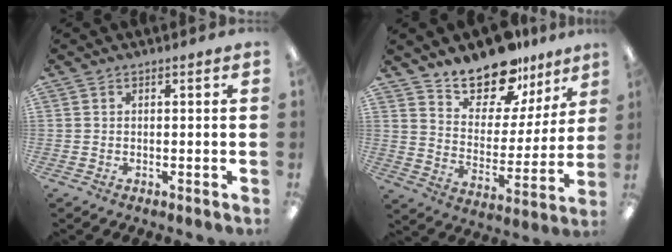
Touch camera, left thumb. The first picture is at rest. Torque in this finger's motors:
{"motor_torque": [0.28, 0.36, 1.39, -1.38, 0.13]}